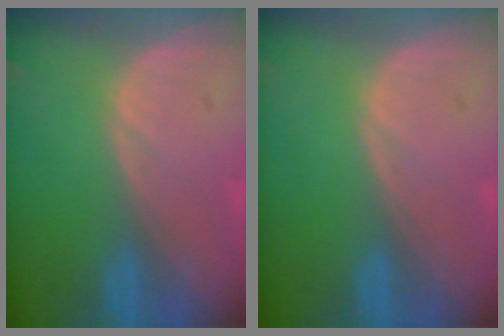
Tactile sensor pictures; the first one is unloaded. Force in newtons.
{"total": 0.0}